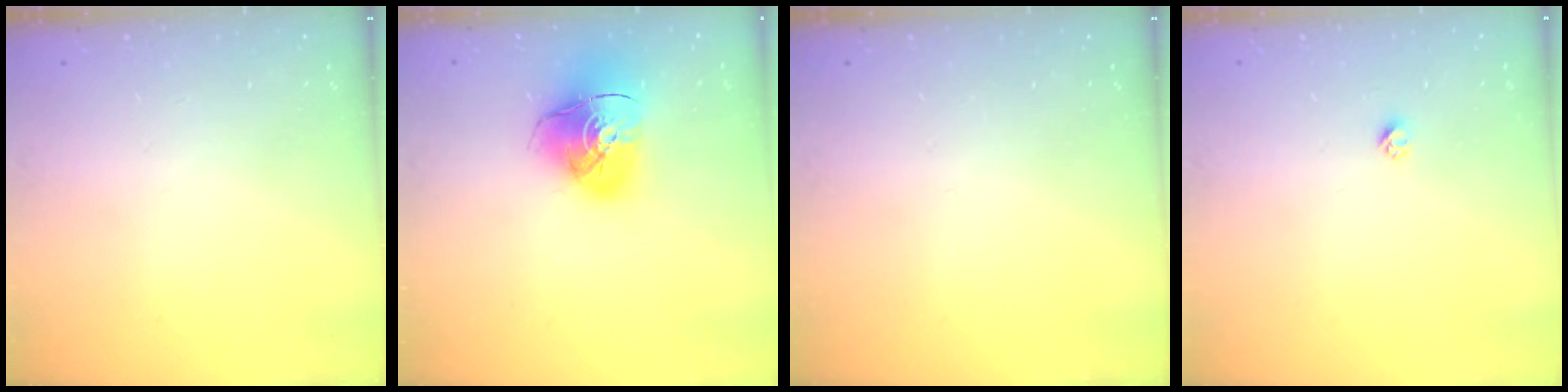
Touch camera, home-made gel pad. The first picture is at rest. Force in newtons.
{"total": 16.1, "press": 16.0, "slide": 2.1}
{"total": 0.0}
{"total": 2.3, "press": 2.3, "slide": 0.2}